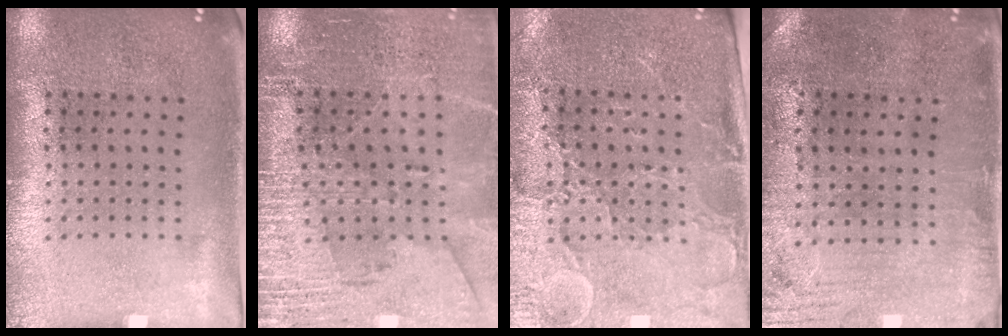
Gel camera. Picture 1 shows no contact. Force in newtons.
{"total": 3.1, "press": 3.0, "slide": 0.5}
{"total": 3.3, "press": 3.1, "slide": 1.1}
{"total": 0.7, "press": 0.5, "slide": 0.5}